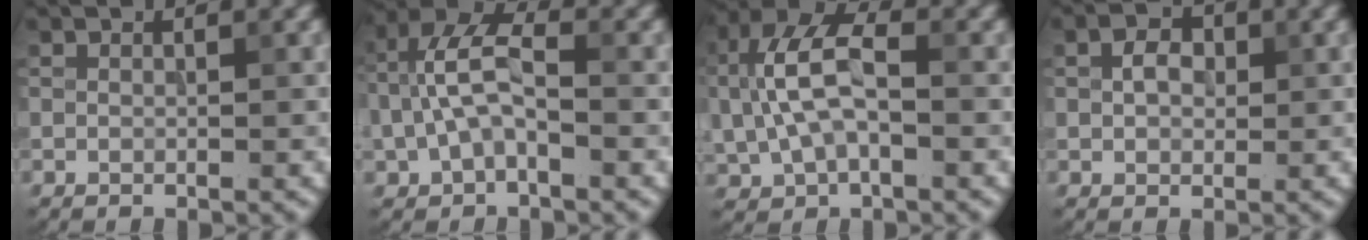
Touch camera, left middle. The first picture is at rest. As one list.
[{"total": 5.3, "force": [-0.7, 3.1, 4.3], "torque": [-0.093, 0.018, -0.020]}, {"total": 7.3, "force": [0.3, 4.3, 5.9], "torque": [-0.131, 0.014, -0.002]}, {"total": 2.4, "force": [0.5, 1.8, 1.6], "torque": [-0.032, 0.005, 0.005]}]